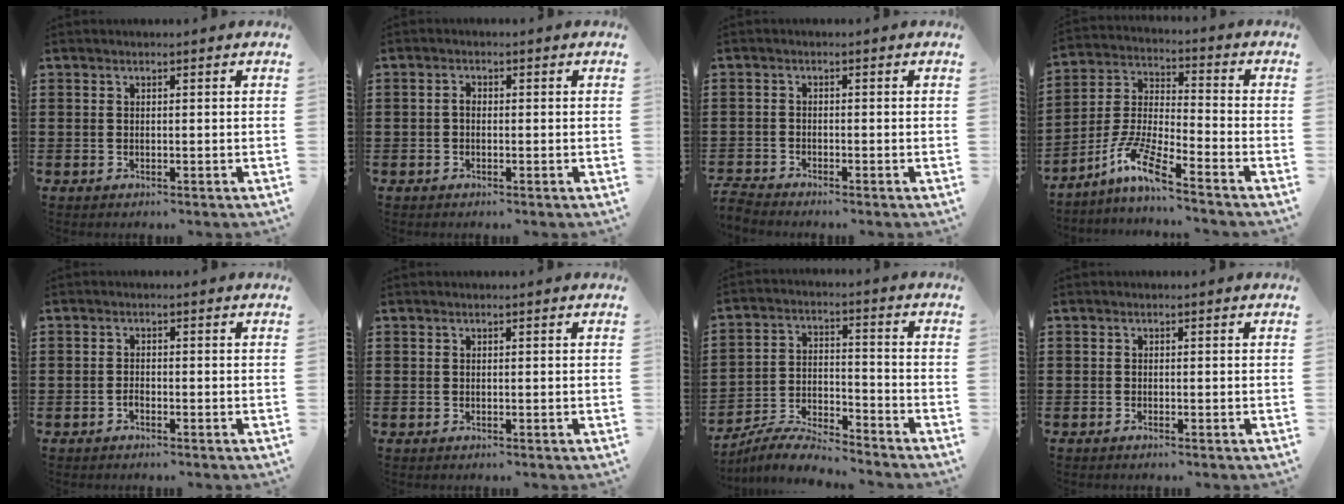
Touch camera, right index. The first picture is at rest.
{"total": 1.3, "force": [-0.3, 0.8, 1.0], "torque": [-0.019, 0.002, -0.007]}
{"total": 1.8, "force": [-1.8, -0.2, 0.0], "torque": [-0.005, -0.002, -0.038]}
{"total": 8.7, "force": [-6.2, 0.7, 6.0], "torque": [-0.147, -0.017, -0.126]}
{"total": 1.0, "force": [-0.8, 0.4, 0.5], "torque": [-0.012, -0.004, -0.013]}
{"total": 0.0}
{"total": 6.6, "force": [-6.4, 0.6, 1.6], "torque": [-0.035, 0.006, -0.124]}
{"total": 0.5, "force": [-0.5, -0.2, 0.2], "torque": [-0.006, -0.006, -0.008]}